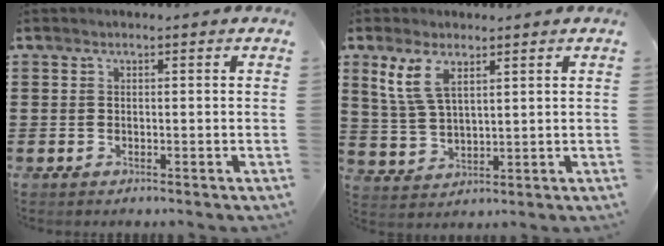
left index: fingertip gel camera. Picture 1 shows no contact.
{"total": 6.2, "force": [3.4, 2.8, 4.3], "torque": [-0.096, 0.006, 0.062]}